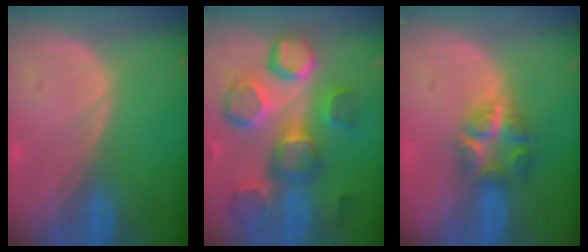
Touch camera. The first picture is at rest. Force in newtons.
{"total": 11.6, "press": 10.9, "slide": 4.0}
{"total": 5.8, "press": 5.6, "slide": 1.5}